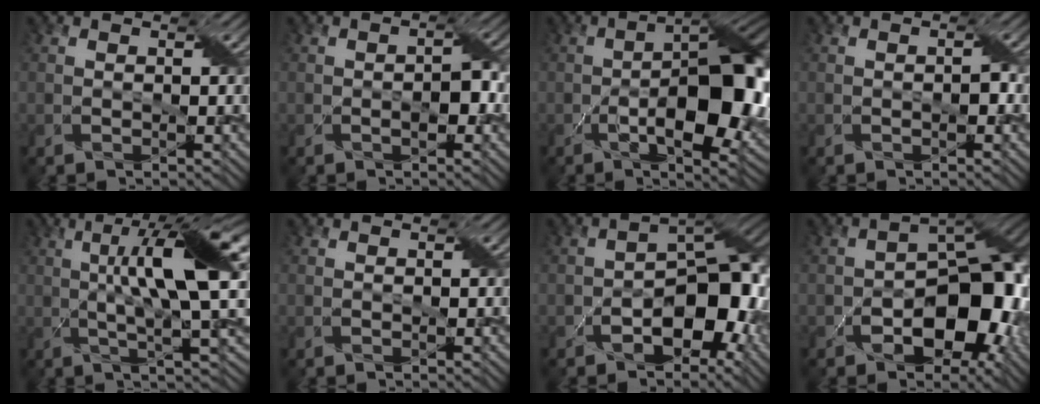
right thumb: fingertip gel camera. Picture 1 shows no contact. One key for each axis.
{"total": 2.7, "fx": -0.7, "fy": 1.4, "fz": 2.2, "tx": -0.033, "ty": 0.000, "tz": -0.011}
{"total": 15.4, "fx": -2.3, "fy": 6.9, "fz": 13.5, "tx": -0.197, "ty": -0.013, "tz": -0.033}
{"total": 1.0, "fx": -0.3, "fy": 0.5, "fz": 0.8, "tx": -0.013, "ty": 0.001, "tz": -0.005}
{"total": 12.1, "fx": 2.3, "fy": 2.5, "fz": 11.6, "tx": -0.192, "ty": 0.008, "tz": 0.035}
{"total": 0.0}
{"total": 9.7, "fx": -3.6, "fy": 5.7, "fz": 7.0, "tx": -0.093, "ty": -0.003, "tz": -0.064}
{"total": 11.4, "fx": -3.6, "fy": 7.1, "fz": 8.2, "tx": -0.110, "ty": -0.013, "tz": -0.058}